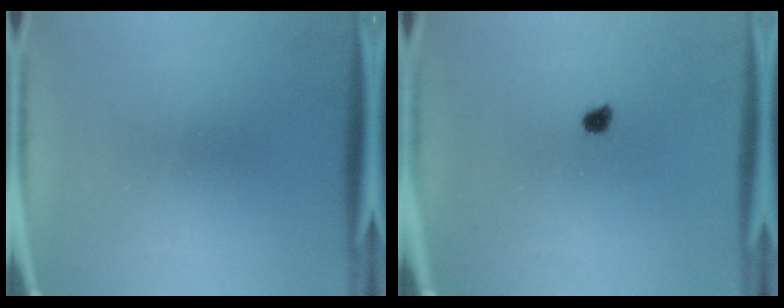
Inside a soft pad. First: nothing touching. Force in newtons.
{"total": 1.8}